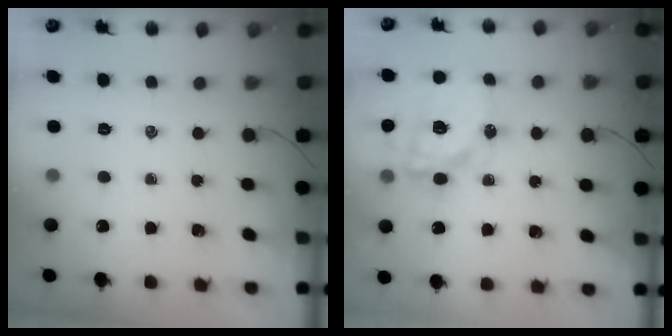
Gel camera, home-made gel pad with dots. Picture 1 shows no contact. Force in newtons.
{"total": 16.1, "press": 15.7, "slide": 3.6}